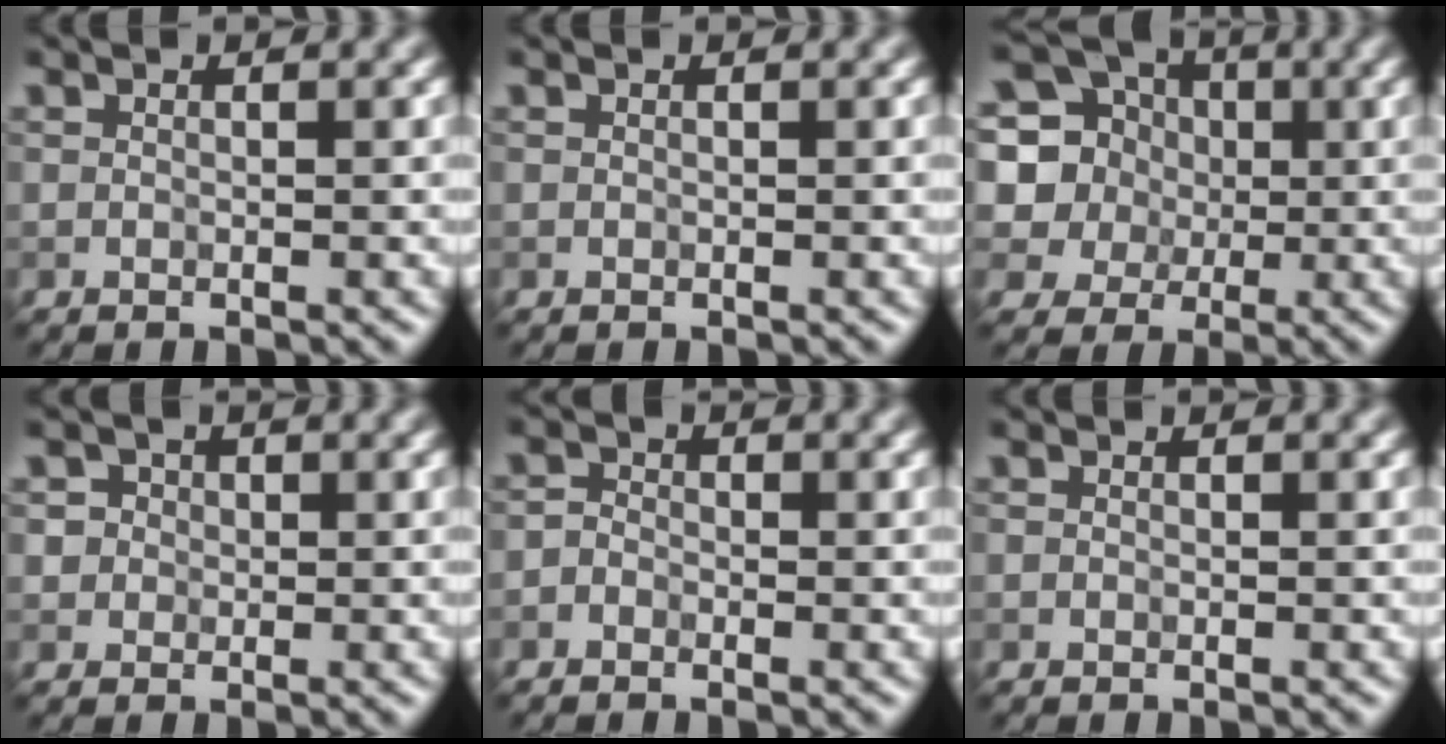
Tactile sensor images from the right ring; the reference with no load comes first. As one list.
[{"total": 0.0}, {"total": 12.4, "force": [3.1, 11.2, 4.3], "torque": [-0.136, 0.037, 0.049]}, {"total": 2.6, "force": [0.8, 2.3, 0.9], "torque": [0.000, 0.006, 0.008]}, {"total": 1.3, "force": [-0.6, 1.0, 0.5], "torque": [0.000, 0.003, -0.022]}, {"total": 0.0}]